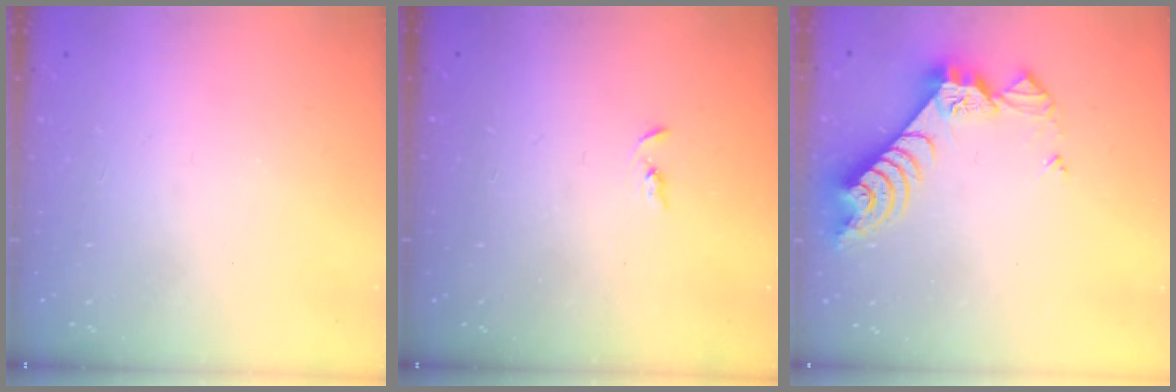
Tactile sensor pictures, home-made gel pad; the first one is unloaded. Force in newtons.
{"total": 2.4, "press": 2.3, "slide": 0.2}
{"total": 8.4, "press": 8.4, "slide": 1.0}